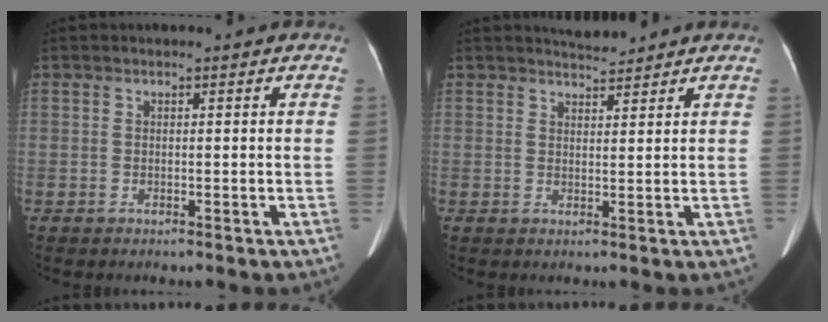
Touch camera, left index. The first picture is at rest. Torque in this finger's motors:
{"motor_torque": [-0.02, -0.29, -0.23, -0.10]}